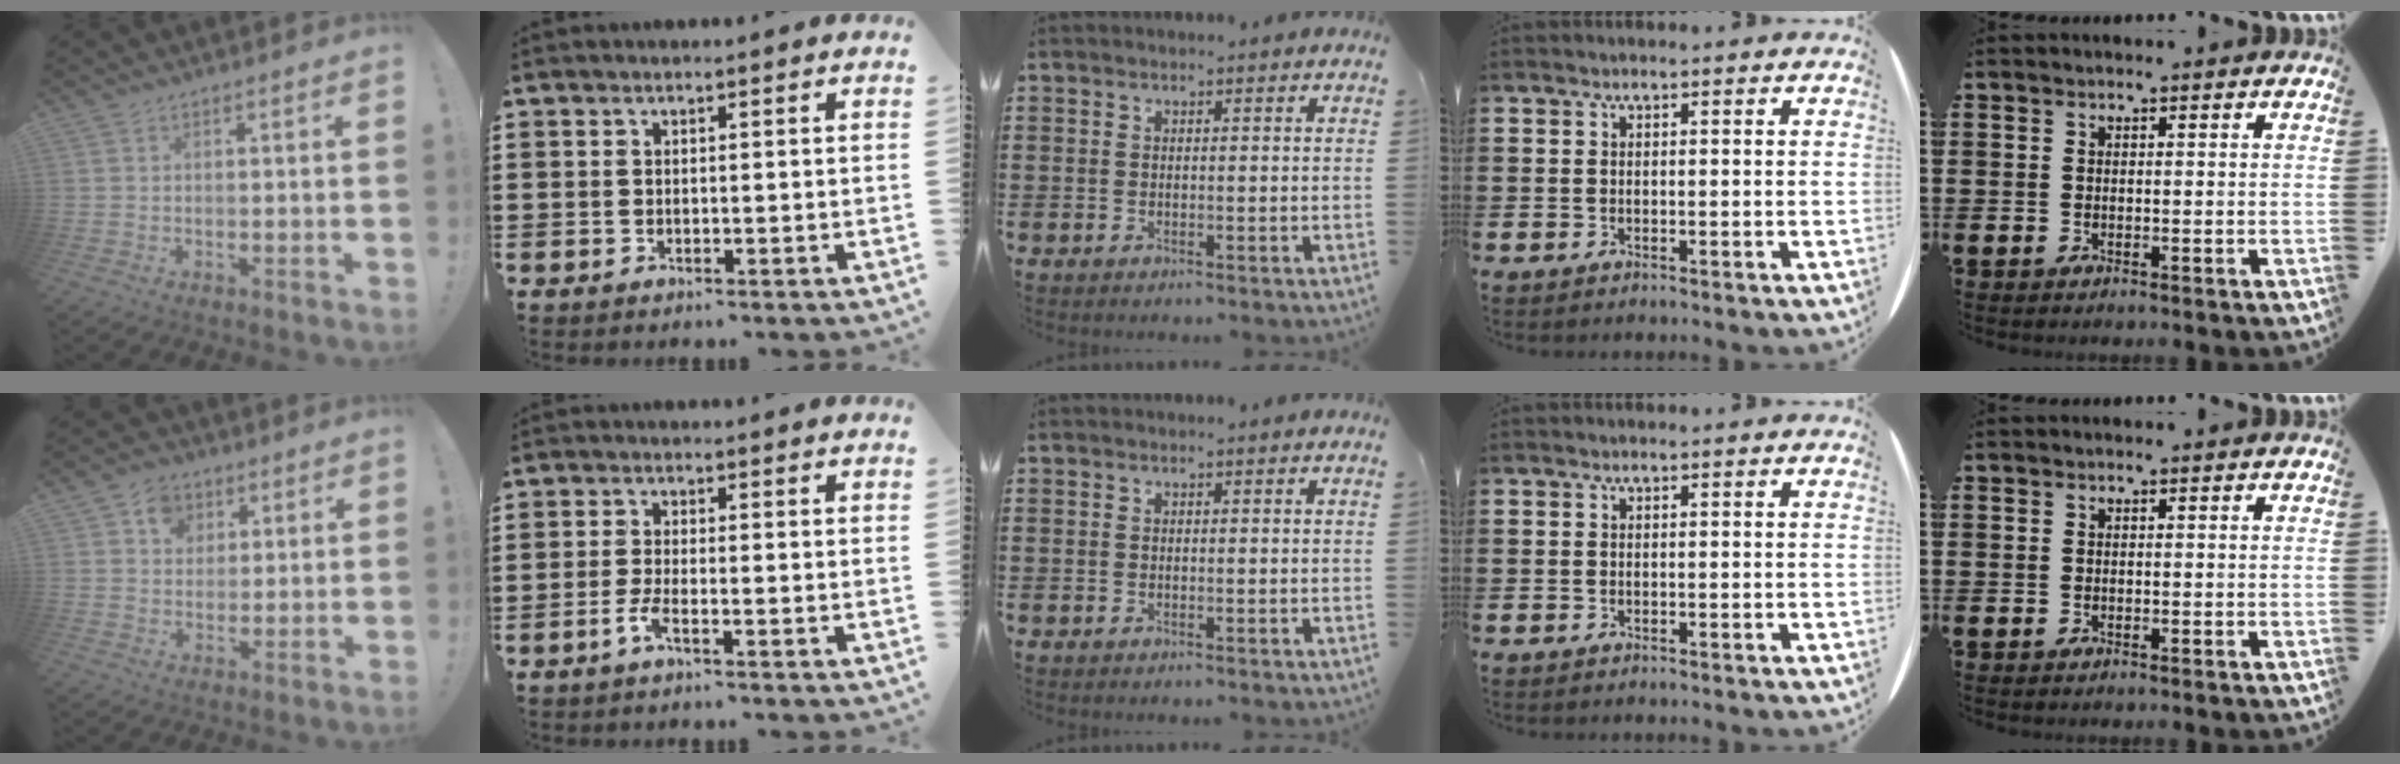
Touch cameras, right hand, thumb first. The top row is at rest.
{"thumb": {"total": 7.3, "force": [3.2, 6.2, 2.3], "torque": [-0.017, -0.019, 0.060]}, "index": {"total": 2.8, "force": [-1.6, 0.4, 2.2], "torque": [-0.061, -0.008, -0.037]}}